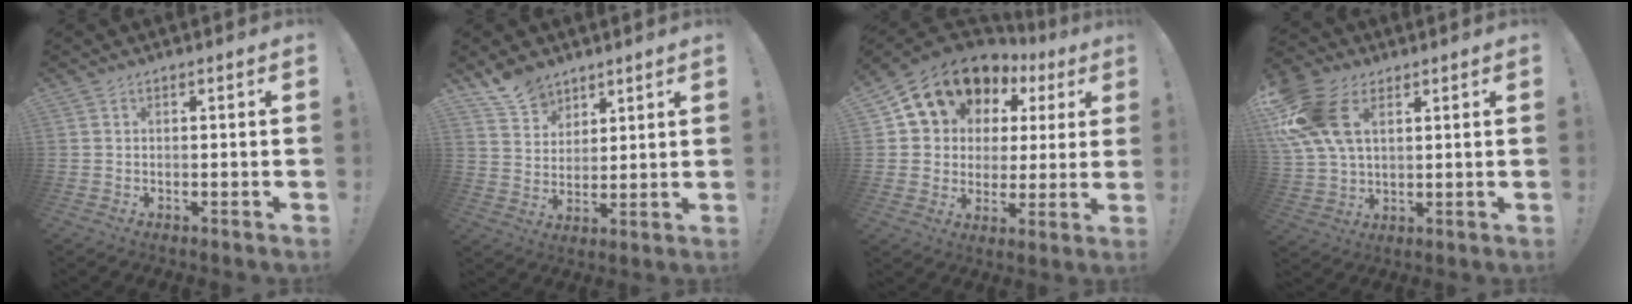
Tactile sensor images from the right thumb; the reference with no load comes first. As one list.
[{"total": 9.2, "force": [7.3, 5.2, 2.0], "torque": [-0.037, -0.049, 0.142]}, {"total": 12.7, "force": [8.0, 9.1, 3.8], "torque": [-0.071, -0.057, 0.157]}, {"total": 17.5, "force": [6.6, 10.9, 11.9], "torque": [-0.249, -0.012, 0.125]}]